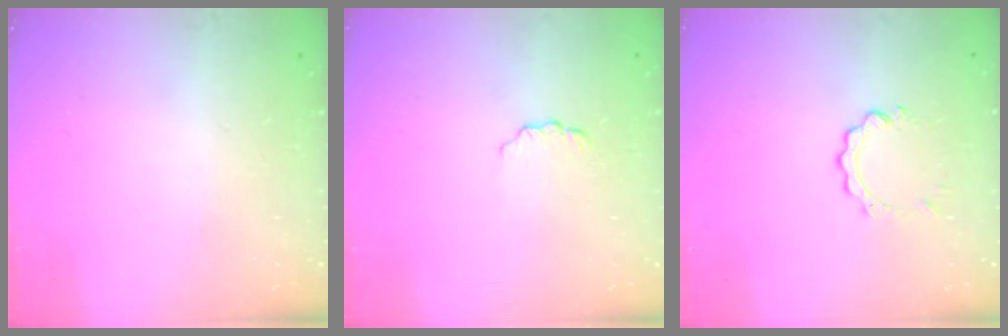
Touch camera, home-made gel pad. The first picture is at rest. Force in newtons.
{"total": 3.3, "press": 3.3, "slide": 0.3}
{"total": 2.1, "press": 2.1, "slide": 0.2}